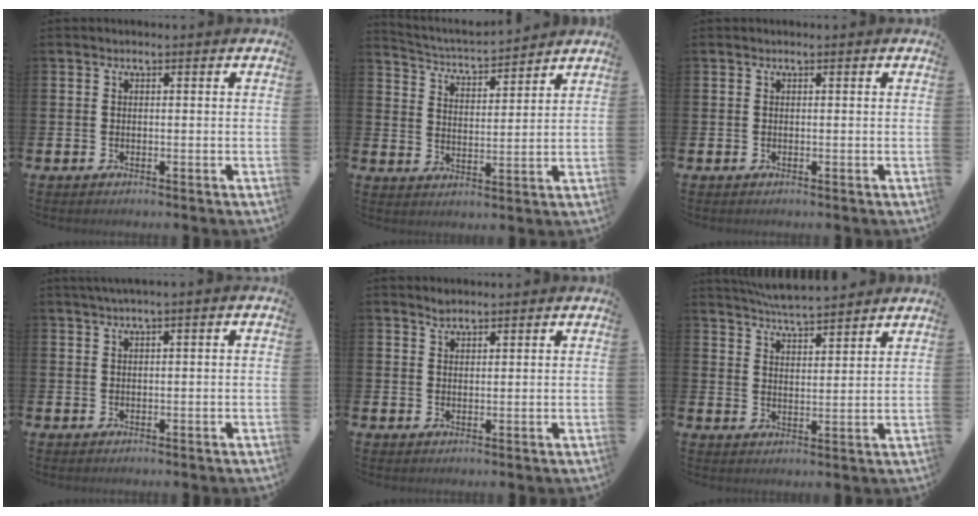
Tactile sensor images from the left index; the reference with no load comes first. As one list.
[{"total": 4.5, "force": [4.5, 0.4, 0.3], "torque": [-0.027, -0.038, 0.075]}, {"total": 0.0}, {"total": 1.1, "force": [0.7, -0.1, 0.9], "torque": [-0.024, 0.004, 0.013]}, {"total": 1.7, "force": [1.6, 0.7, 0.1], "torque": [0.003, -0.001, 0.029]}, {"total": 5.3, "force": [5.3, 0.1, 0.4], "torque": [-0.032, -0.029, 0.097]}]